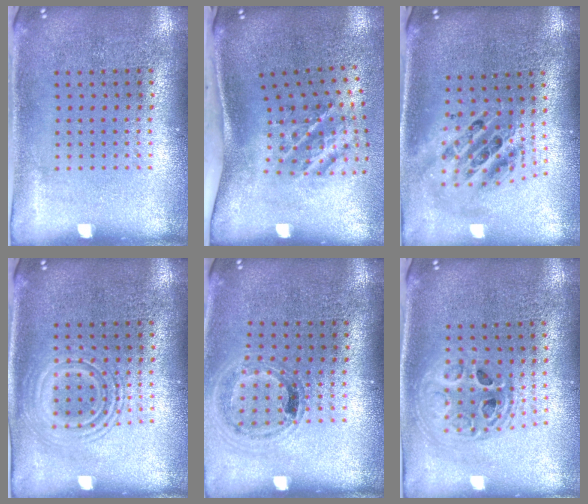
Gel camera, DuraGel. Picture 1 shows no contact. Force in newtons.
{"total": 2.3, "press": 1.3, "slide": 1.9}
{"total": 2.2, "press": 1.6, "slide": 1.4}
{"total": 2.8, "press": 2.7, "slide": 0.5}
{"total": 1.0, "press": 1.0, "slide": 0.0}
{"total": 1.8, "press": 1.5, "slide": 1.0}